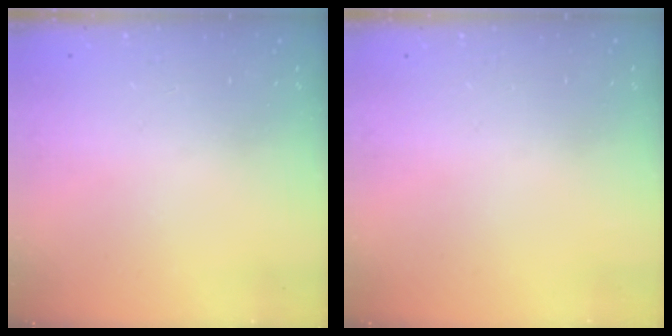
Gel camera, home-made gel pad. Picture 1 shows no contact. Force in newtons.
{"total": 0.0}